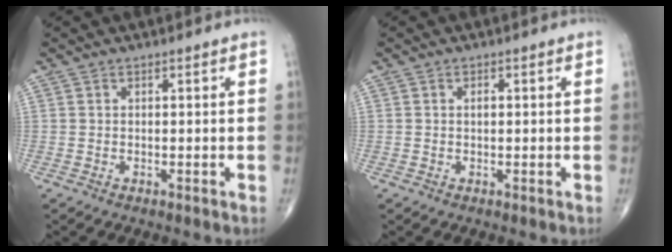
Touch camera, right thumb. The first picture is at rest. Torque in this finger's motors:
{"motor_torque": [0.16, 0.61, 0.26, 0.21, 0.02]}